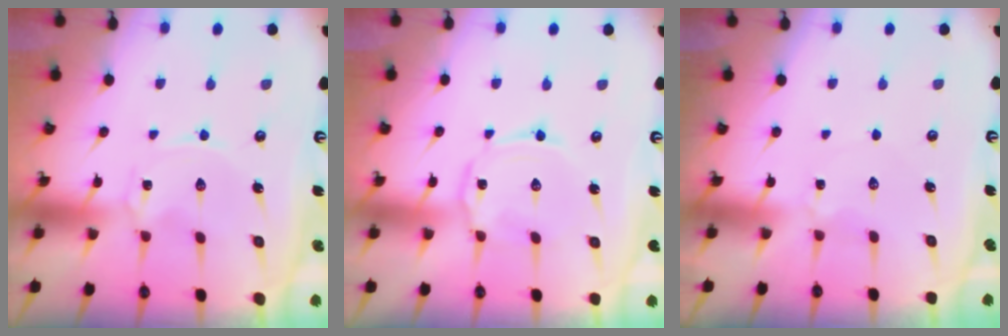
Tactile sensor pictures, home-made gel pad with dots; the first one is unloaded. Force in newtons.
{"total": 3.0, "press": 2.9, "slide": 0.4}
{"total": 2.6, "press": 2.6, "slide": 0.2}